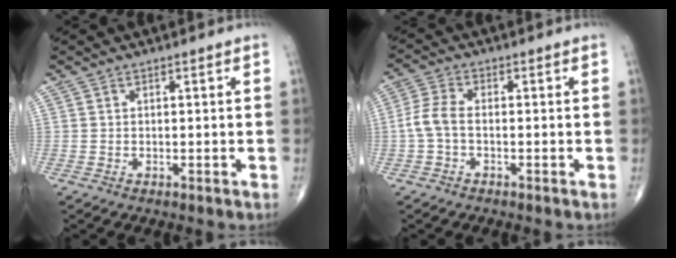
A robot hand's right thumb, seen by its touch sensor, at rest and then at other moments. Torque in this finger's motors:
{"motor_torque": [-0.18, 0.20, 0.48, -0.28, 0.18]}